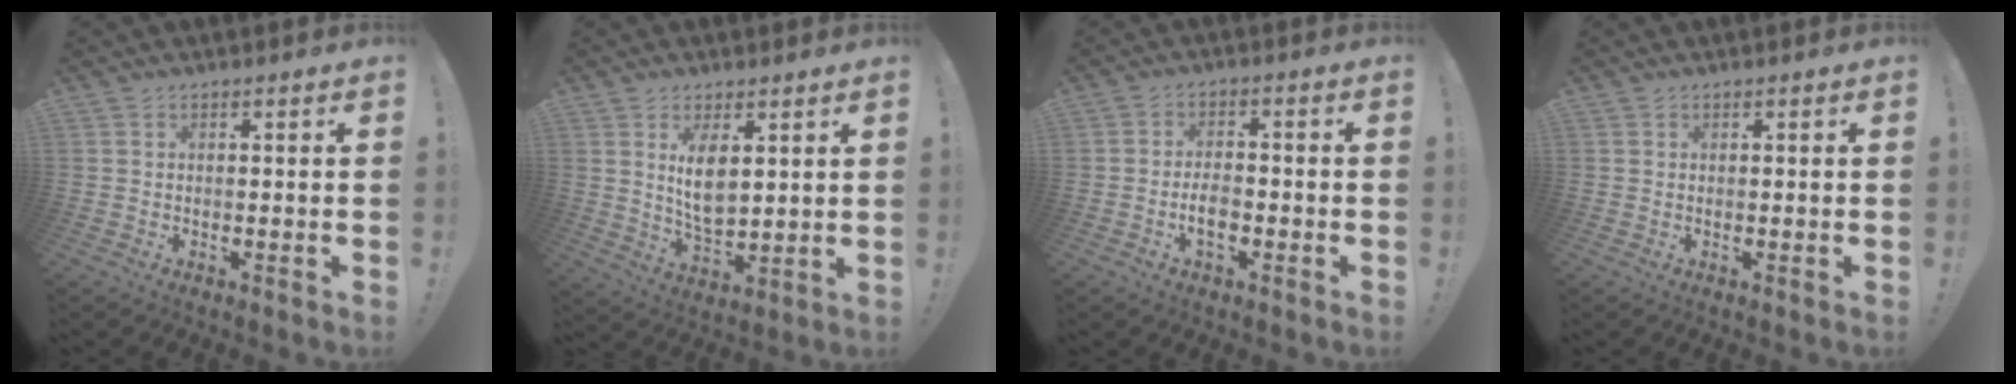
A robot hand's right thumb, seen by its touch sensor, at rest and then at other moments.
{"total": 8.8, "force": [3.5, 4.7, 6.5], "torque": [-0.109, -0.021, 0.060]}
{"total": 5.2, "force": [-1.9, 2.6, 4.1], "torque": [-0.073, 0.001, -0.036]}
{"total": 0.0}